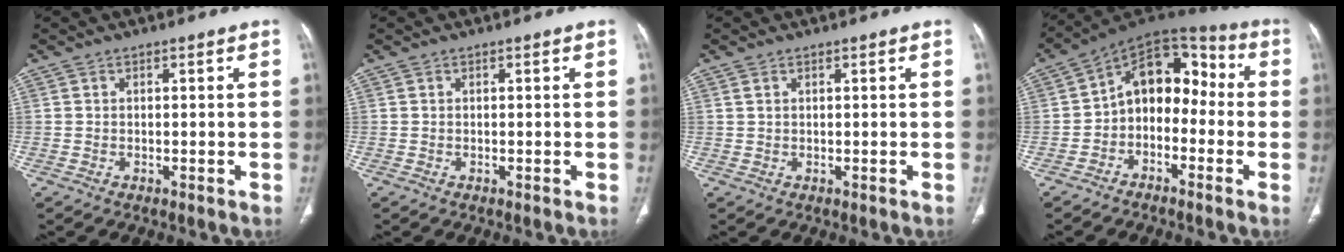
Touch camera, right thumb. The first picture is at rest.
{"total": 0.0}
{"total": 0.7, "force": [0.4, 0.3, 0.5], "torque": [-0.010, 0.007, 0.011]}
{"total": 12.7, "force": [-2.0, 8.9, 8.8], "torque": [-0.096, 0.064, -0.051]}